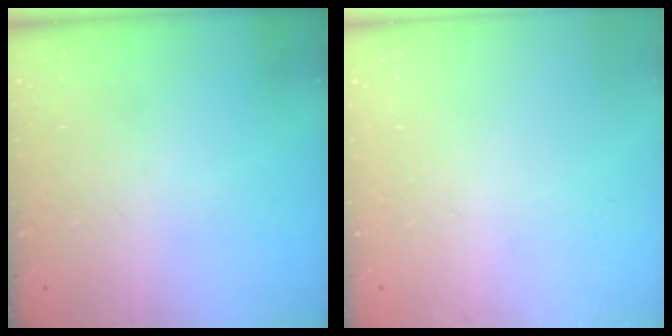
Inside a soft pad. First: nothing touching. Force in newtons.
{"total": 0.0}